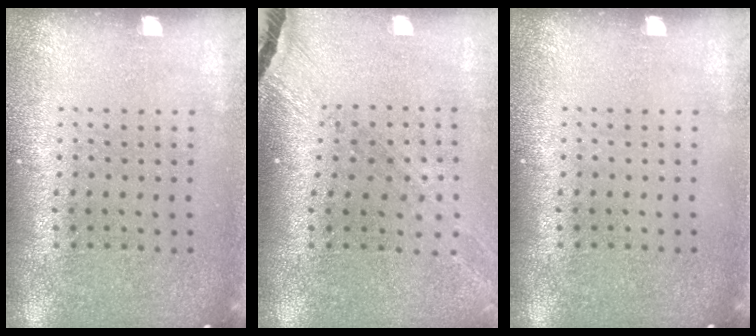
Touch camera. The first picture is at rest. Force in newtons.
{"total": 1.5, "press": 1.4, "slide": 0.3}
{"total": 0.0}